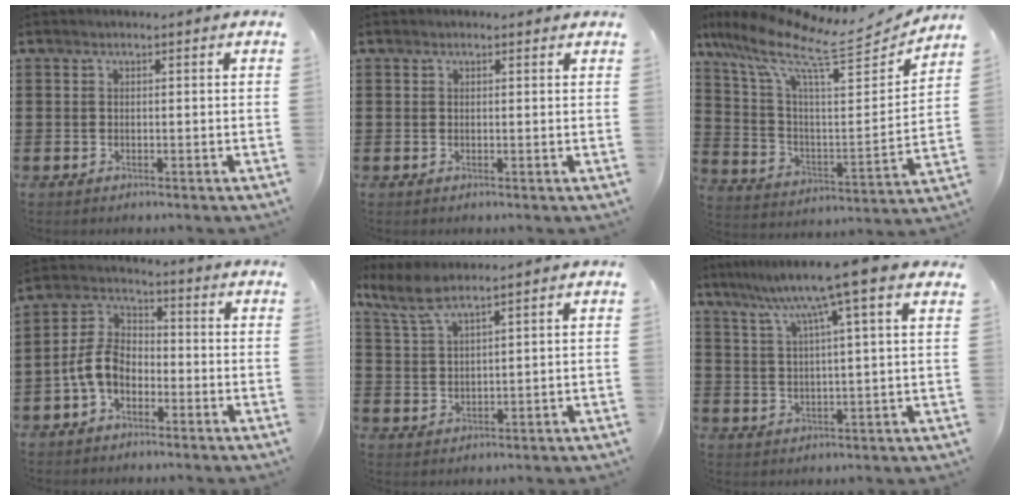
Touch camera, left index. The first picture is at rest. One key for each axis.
{"total": 0.5, "fx": 0.4, "fy": 0.3, "fz": 0.3, "tx": -0.006, "ty": 0.003, "tz": 0.007}
{"total": 12.2, "fx": 8.6, "fy": 2.7, "fz": 8.2, "tx": -0.181, "ty": -0.056, "tz": 0.137}
{"total": 6.9, "fx": -2.9, "fy": 4.4, "fz": 4.4, "tx": -0.123, "ty": 0.004, "tz": -0.068}
{"total": 5.1, "fx": 4.0, "fy": 0.6, "fz": 3.1, "tx": -0.071, "ty": -0.007, "tz": 0.074}
{"total": 8.5, "fx": 5.9, "fy": -0.3, "fz": 6.1, "tx": -0.130, "ty": -0.027, "tz": 0.093}